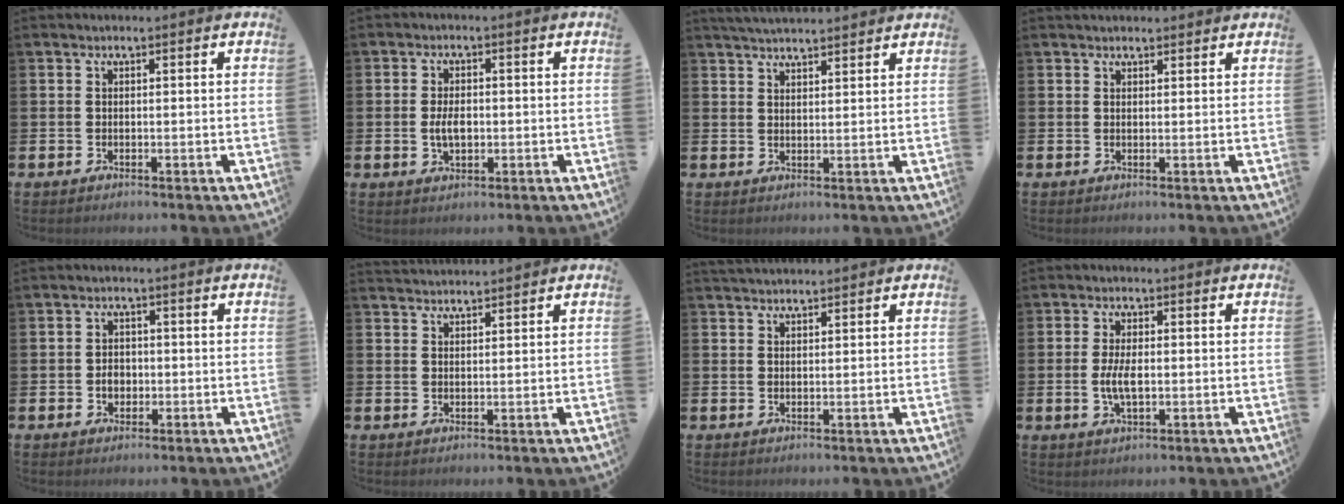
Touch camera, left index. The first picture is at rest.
{"total": 3.5, "force": [-0.1, 2.0, 2.9], "torque": [-0.042, 0.000, -0.006]}
{"total": 3.6, "force": [3.6, 0.2, 0.4], "torque": [-0.010, -0.014, 0.065]}
{"total": 1.5, "force": [1.4, 0.5, 0.2], "torque": [0.006, -0.002, 0.025]}
{"total": 2.3, "force": [-0.4, 1.9, 1.3], "torque": [-0.004, -0.002, -0.014]}
{"total": 2.2, "force": [2.2, 0.2, 0.0], "torque": [-0.002, -0.012, 0.040]}
{"total": 2.0, "force": [2.0, 0.4, 0.2], "torque": [-0.002, -0.004, 0.036]}
{"total": 4.3, "force": [-0.3, 1.8, 3.9], "torque": [-0.072, -0.001, -0.009]}